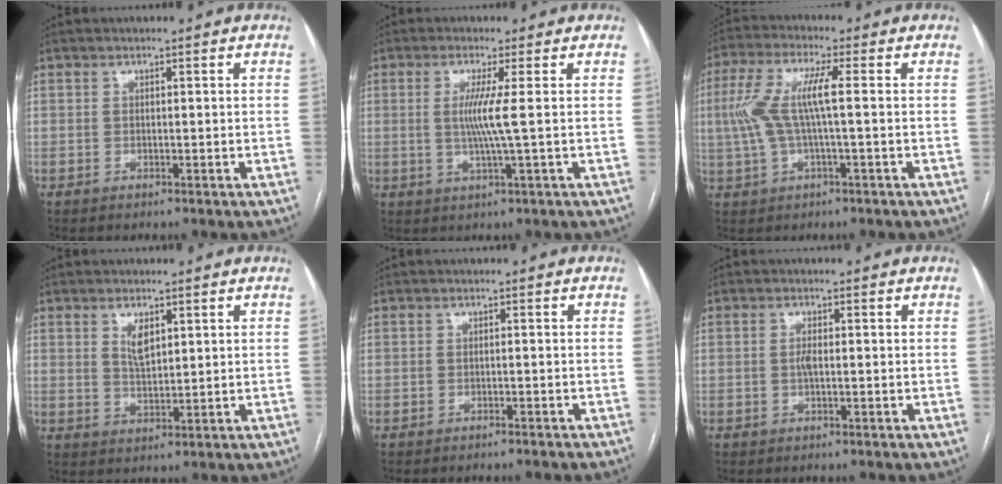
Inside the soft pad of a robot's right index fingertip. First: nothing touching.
{"total": 4.8, "force": [0.4, -1.1, 4.6], "torque": [-0.095, -0.009, 0.007]}
{"total": 8.5, "force": [0.4, 1.5, 8.3], "torque": [-0.190, 0.025, 0.006]}
{"total": 3.4, "force": [1.6, 1.4, 2.7], "torque": [-0.054, -0.001, 0.036]}
{"total": 2.1, "force": [-1.9, 0.2, 0.8], "torque": [-0.015, -0.001, -0.021]}
{"total": 1.5, "force": [-0.2, 0.3, 1.5], "torque": [-0.032, 0.001, -0.003]}